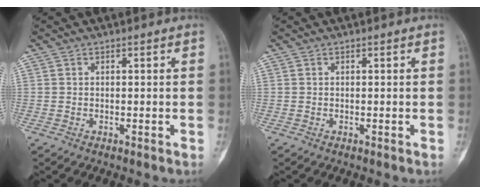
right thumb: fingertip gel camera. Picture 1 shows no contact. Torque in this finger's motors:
{"motor_torque": [0.01, 0.00, 0.18, 0.05, 0.00]}